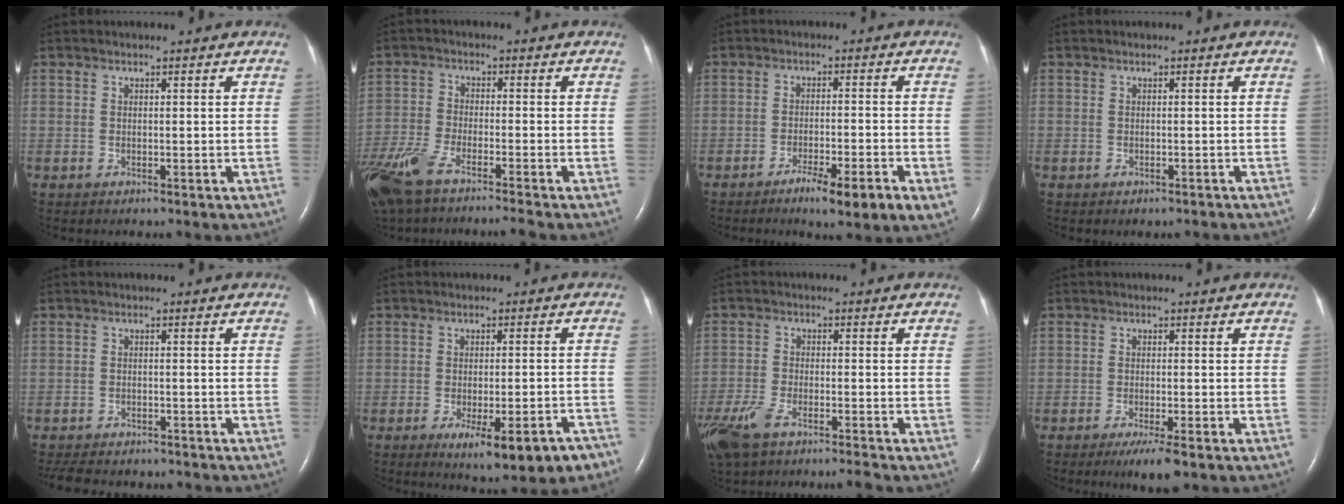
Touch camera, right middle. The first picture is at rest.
{"total": 10.4, "force": [-8.2, 1.2, 6.3], "torque": [-0.130, -0.020, -0.152]}
{"total": 7.2, "force": [-3.8, 0.3, 6.2], "torque": [-0.096, -0.012, -0.055]}
{"total": 0.9, "force": [-0.8, 0.4, 0.2], "torque": [-0.006, 0.000, -0.010]}
{"total": 9.9, "force": [-8.7, 3.1, 3.7], "torque": [-0.071, -0.005, -0.117]}
{"total": 9.9, "force": [-6.4, 2.3, 7.2], "torque": [-0.087, -0.008, -0.081]}
{"total": 8.3, "force": [-6.4, 1.7, 5.0], "torque": [-0.106, -0.015, -0.122]}
{"total": 4.4, "force": [-2.9, 0.3, 3.4], "torque": [-0.058, -0.013, -0.047]}